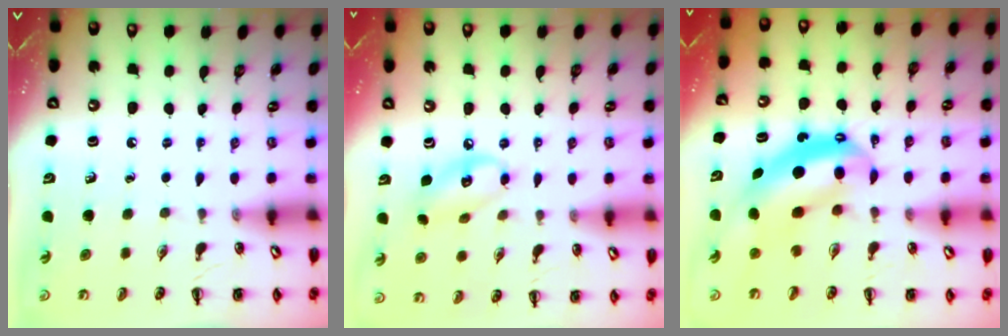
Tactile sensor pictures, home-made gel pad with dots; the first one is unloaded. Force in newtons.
{"total": 8.8, "press": 8.6, "slide": 1.4}
{"total": 8.2, "press": 8.0, "slide": 2.0}